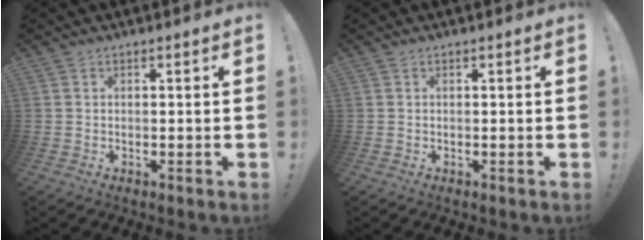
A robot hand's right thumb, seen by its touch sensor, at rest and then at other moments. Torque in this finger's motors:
{"motor_torque": [0.00, 0.00, -0.14, 0.14, 0.06]}